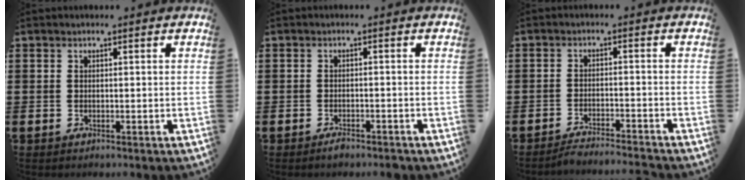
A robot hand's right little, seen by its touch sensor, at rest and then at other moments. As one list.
[{"total": 1.4, "force": [-1.2, 0.3, 0.6], "torque": [-0.013, 0.001, -0.024]}, {"total": 2.6, "force": [-2.5, -0.3, 0.5], "torque": [-0.008, 0.004, -0.051]}]